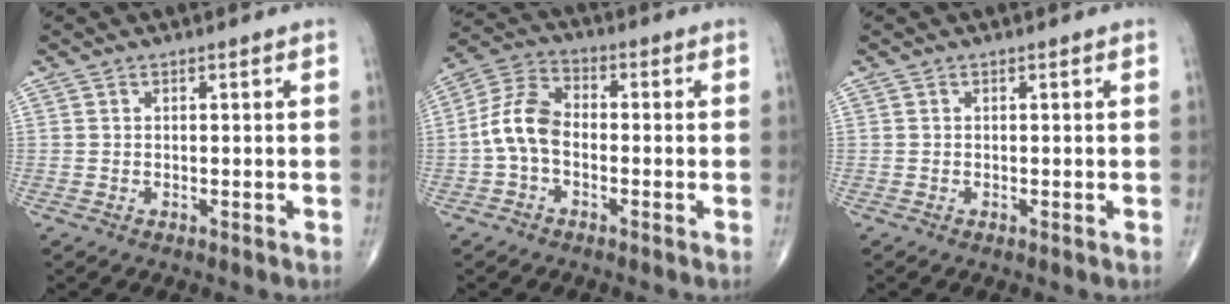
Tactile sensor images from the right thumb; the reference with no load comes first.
{"total": 8.3, "force": [-1.5, 5.1, 6.3], "torque": [-0.123, 0.029, -0.042]}
{"total": 0.0}